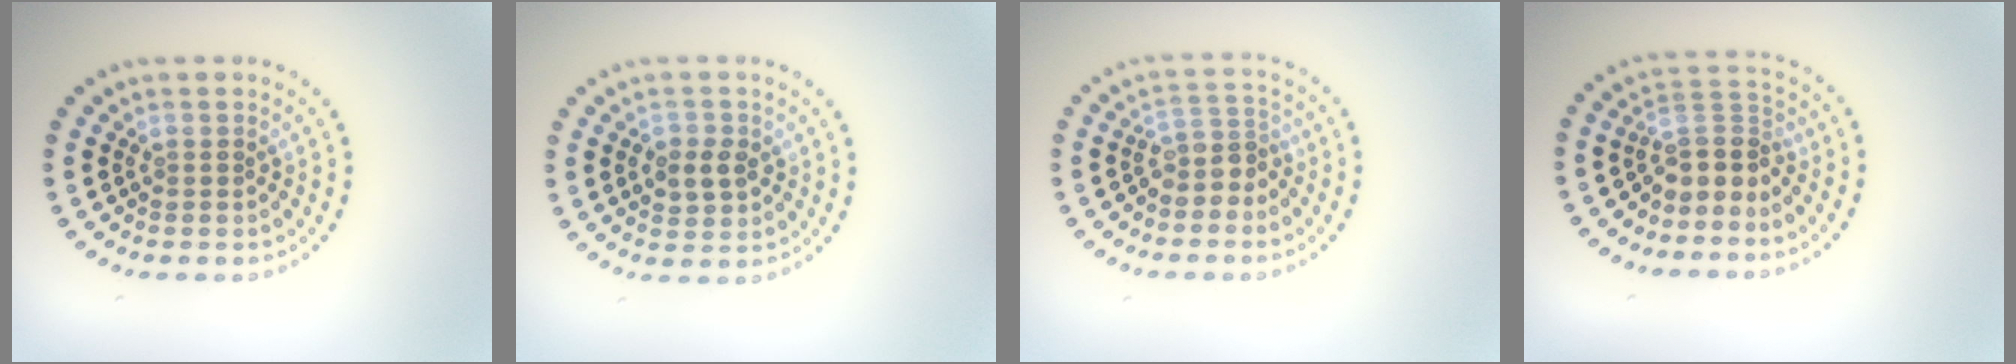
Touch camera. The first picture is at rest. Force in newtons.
{"total": 2.5, "press": 2.4, "slide": 0.4}
{"total": 2.6, "press": 2.0, "slide": 1.7}
{"total": 3.3, "press": 2.5, "slide": 2.2}